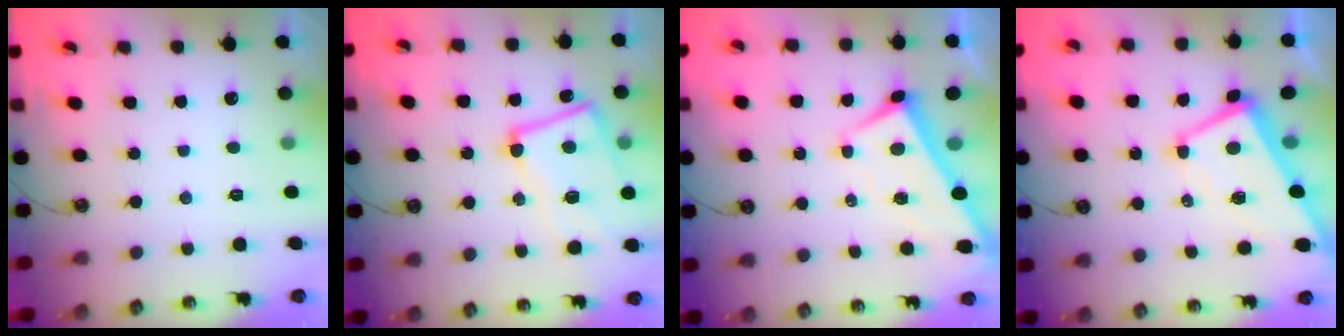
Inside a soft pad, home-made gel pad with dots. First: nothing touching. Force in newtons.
{"total": 9.4, "press": 9.1, "slide": 2.1}
{"total": 3.3, "press": 3.3, "slide": 0.6}
{"total": 2.8, "press": 2.7, "slide": 0.9}